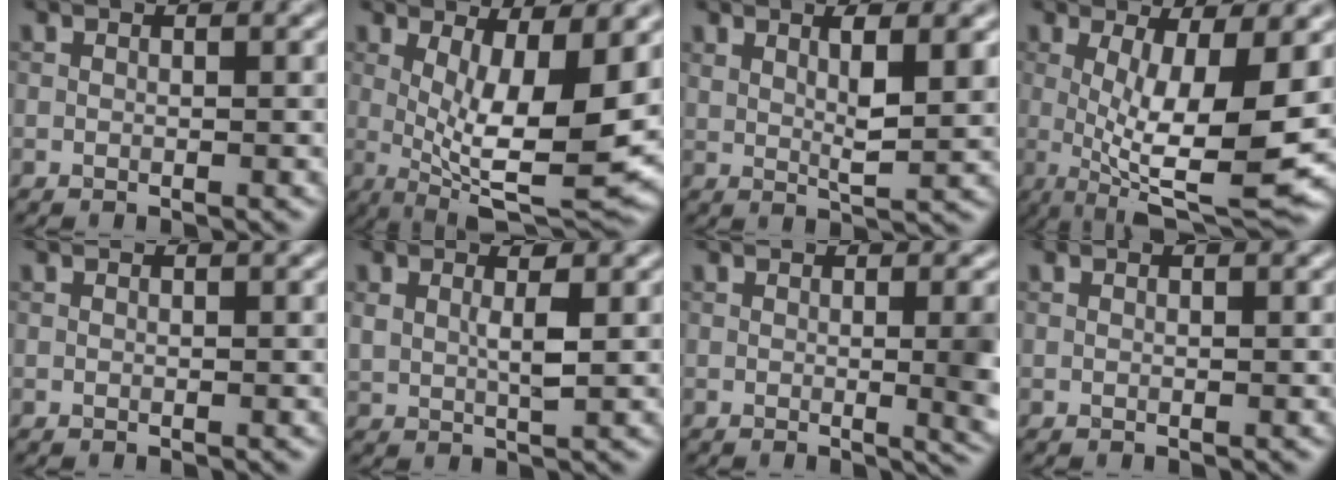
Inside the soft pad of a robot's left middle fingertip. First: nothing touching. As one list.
[{"total": 10.9, "force": [0.1, 3.2, 10.4], "torque": [-0.174, -0.019, 0.007]}, {"total": 3.6, "force": [1.3, 0.7, 3.3], "torque": [-0.058, -0.009, 0.024]}, {"total": 10.5, "force": [-0.8, 2.6, 10.1], "torque": [-0.178, -0.018, -0.007]}, {"total": 0.0}, {"total": 2.3, "force": [0.8, 0.8, 2.0], "torque": [-0.047, -0.001, 0.017]}, {"total": 5.2, "force": [-0.3, 1.8, 4.8], "torque": [-0.043, -0.004, 0.000]}, {"total": 0.0}]